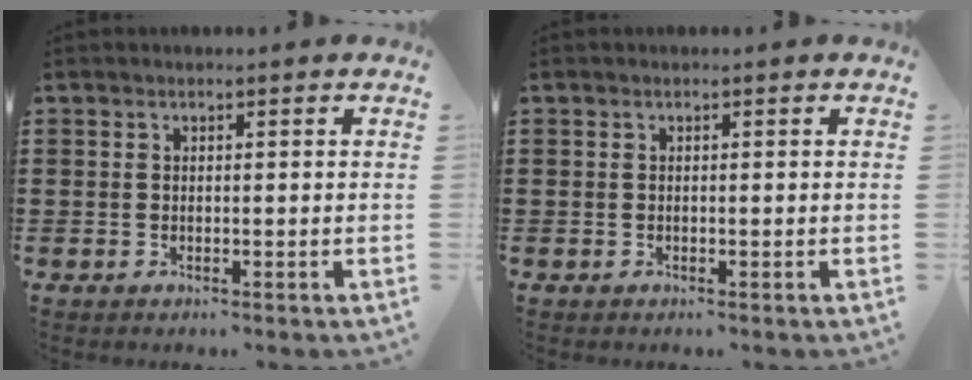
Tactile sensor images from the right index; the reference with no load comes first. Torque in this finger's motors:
{"motor_torque": [0.03, 0.05, 0.00, 0.00]}